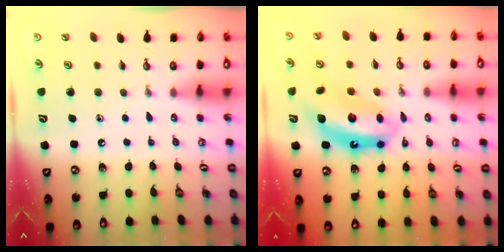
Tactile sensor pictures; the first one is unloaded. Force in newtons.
{"total": 12.6, "press": 12.6, "slide": 0.9}